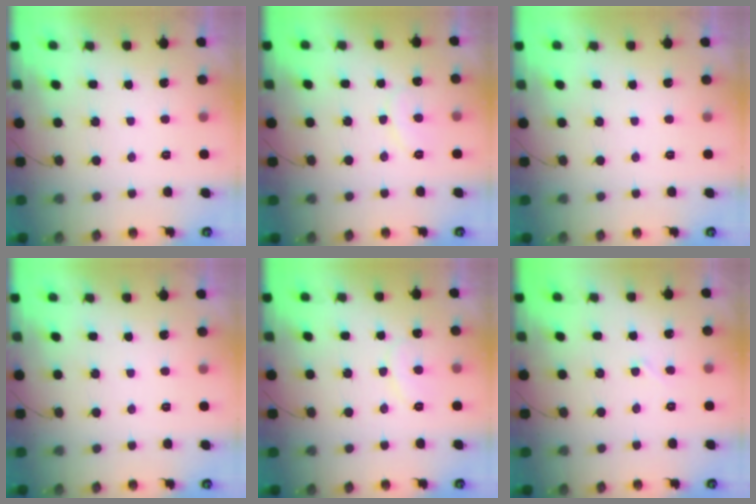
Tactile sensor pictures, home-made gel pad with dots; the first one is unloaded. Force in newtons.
{"total": 8.0, "press": 7.9, "slide": 0.6}
{"total": 0.0}
{"total": 0.0}
{"total": 8.0, "press": 7.9, "slide": 0.6}
{"total": 2.8, "press": 2.8, "slide": 0.2}